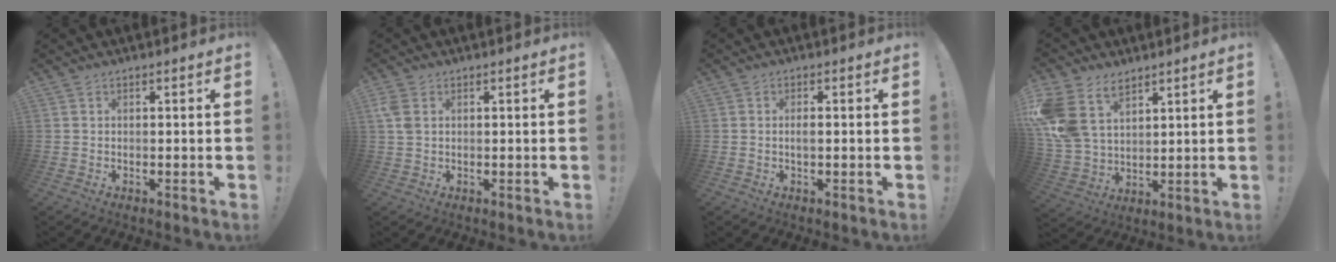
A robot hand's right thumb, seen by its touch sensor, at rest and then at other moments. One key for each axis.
{"total": 3.4, "fx": 1.4, "fy": 2.2, "fz": 2.3, "tx": -0.049, "ty": -0.001, "tz": 0.025}
{"total": 1.7, "fx": -0.3, "fy": 0.5, "fz": 1.6, "tx": -0.033, "ty": 0.004, "tz": -0.007}
{"total": 14.3, "fx": 8.0, "fy": 9.4, "fz": 7.1, "tx": -0.157, "ty": -0.046, "tz": 0.158}